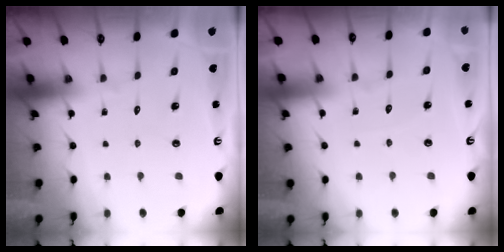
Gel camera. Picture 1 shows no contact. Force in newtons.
{"total": 2.6, "press": 2.5, "slide": 0.4}